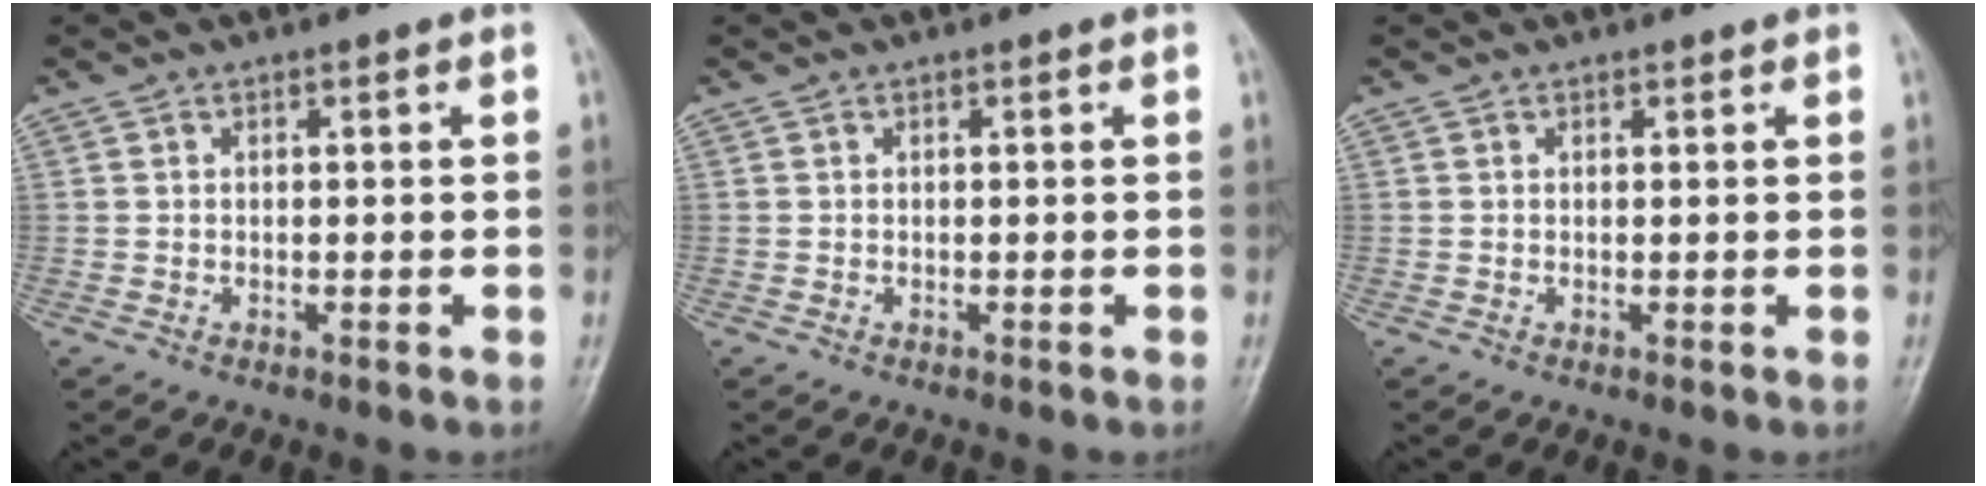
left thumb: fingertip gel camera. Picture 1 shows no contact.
{"total": 0.0}
{"total": 0.5, "force": [0.5, 0.2, 0.0], "torque": [-0.004, -0.004, 0.006]}